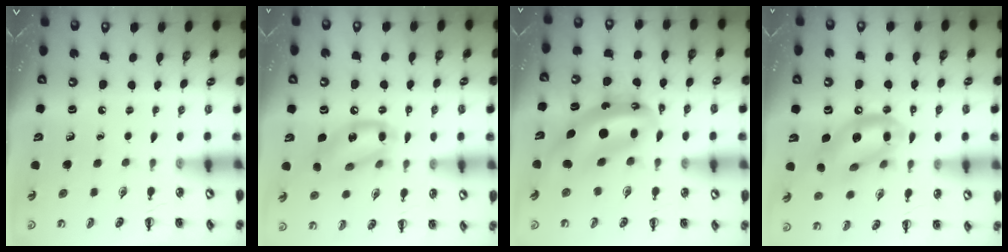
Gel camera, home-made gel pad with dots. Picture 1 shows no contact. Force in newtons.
{"total": 13.1, "press": 12.8, "slide": 2.7}
{"total": 9.8, "press": 9.5, "slide": 2.2}
{"total": 13.3, "press": 12.9, "slide": 3.4}